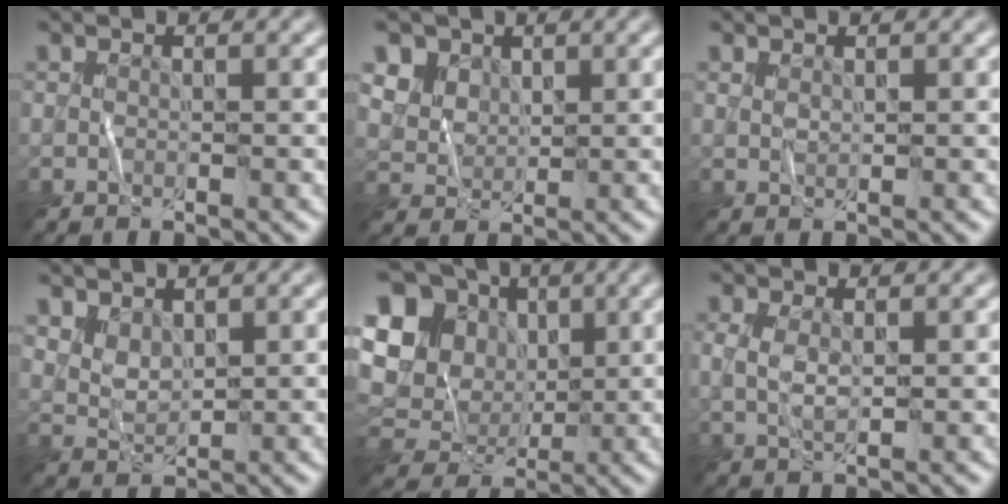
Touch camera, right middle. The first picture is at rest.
{"total": 6.2, "force": [3.9, 4.4, 2.0], "torque": [-0.070, 0.009, 0.070]}
{"total": 0.6, "force": [0.5, 0.2, 0.2], "torque": [-0.006, 0.001, 0.007]}
{"total": 1.6, "force": [1.3, 0.8, 0.5], "torque": [-0.017, -0.001, 0.030]}
{"total": 12.3, "force": [3.1, 10.5, 5.8], "torque": [-0.148, 0.019, 0.045]}
{"total": 1.7, "force": [0.5, 0.9, 1.4], "torque": [-0.040, 0.003, 0.008]}